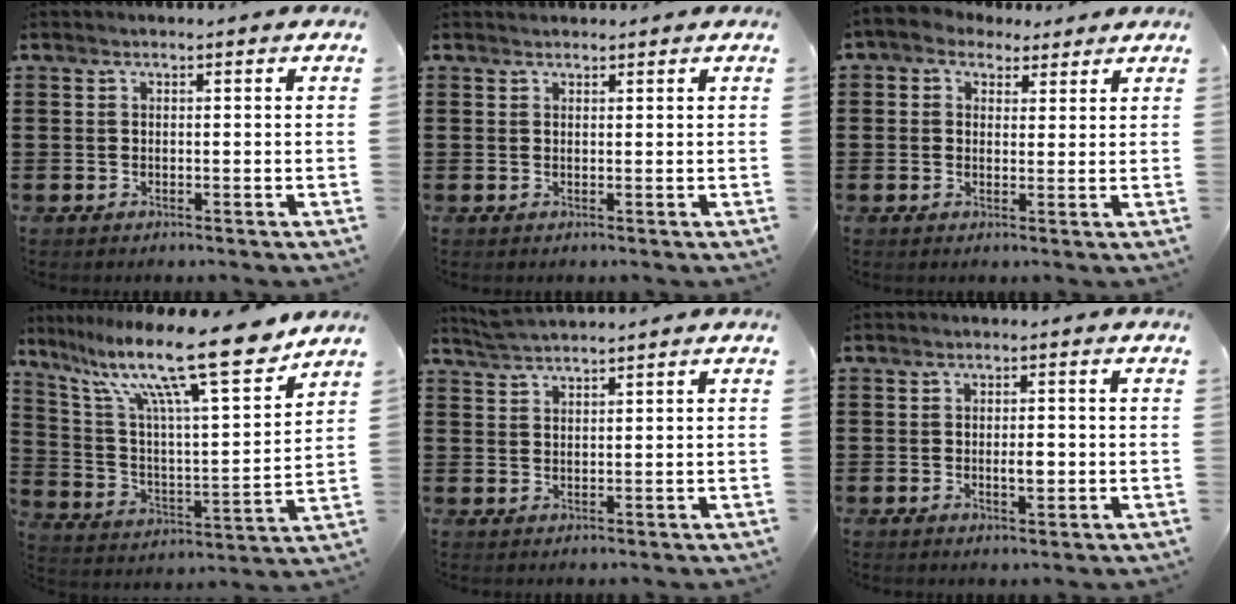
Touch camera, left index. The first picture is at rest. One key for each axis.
{"total": 0.8, "fx": 0.7, "fy": 0.3, "fz": 0.0, "tx": -0.002, "ty": 0.001, "tz": 0.015}
{"total": 2.6, "fx": 1.3, "fy": 2.1, "fz": 0.7, "tx": -0.023, "ty": 0.009, "tz": 0.023}
{"total": 16.7, "fx": 12.7, "fy": 1.7, "fz": 10.6, "tx": -0.219, "ty": -0.074, "tz": 0.209}
{"total": 2.7, "fx": 2.6, "fy": -0.3, "fz": 0.5, "tx": -0.017, "ty": 0.000, "tz": 0.050}
{"total": 2.6, "fx": -0.3, "fy": 1.1, "fz": 2.3, "tx": -0.036, "ty": -0.002, "tz": -0.007}